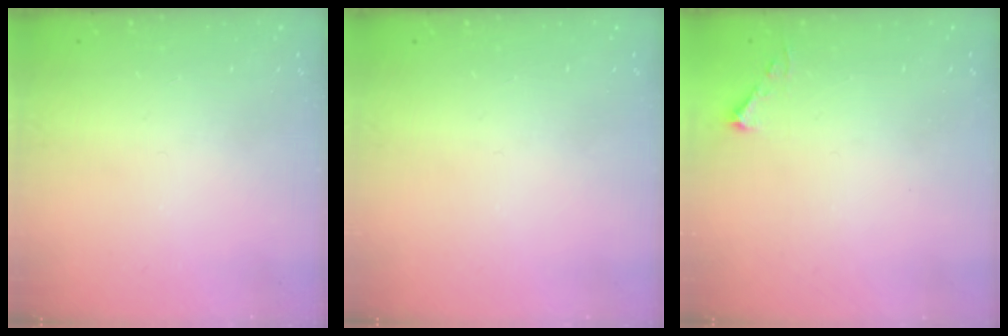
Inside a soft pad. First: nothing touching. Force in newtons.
{"total": 0.0}
{"total": 3.5, "press": 3.5, "slide": 0.4}